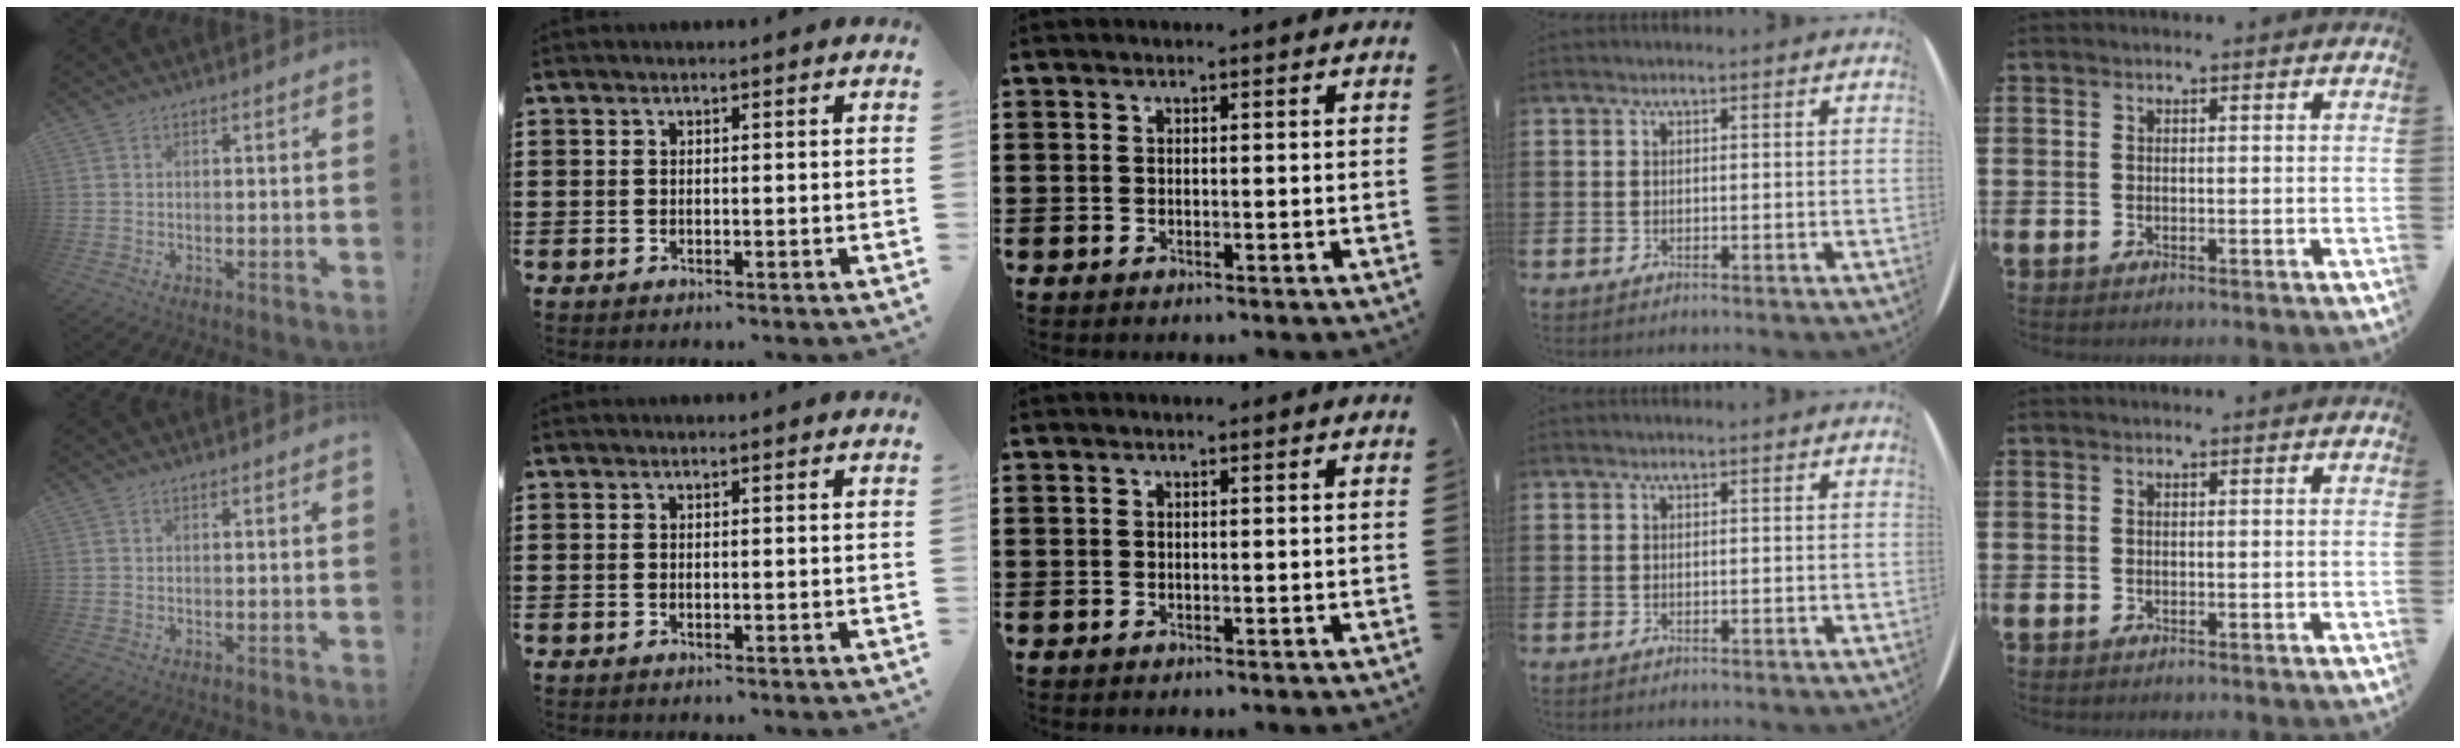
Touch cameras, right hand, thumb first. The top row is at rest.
{}